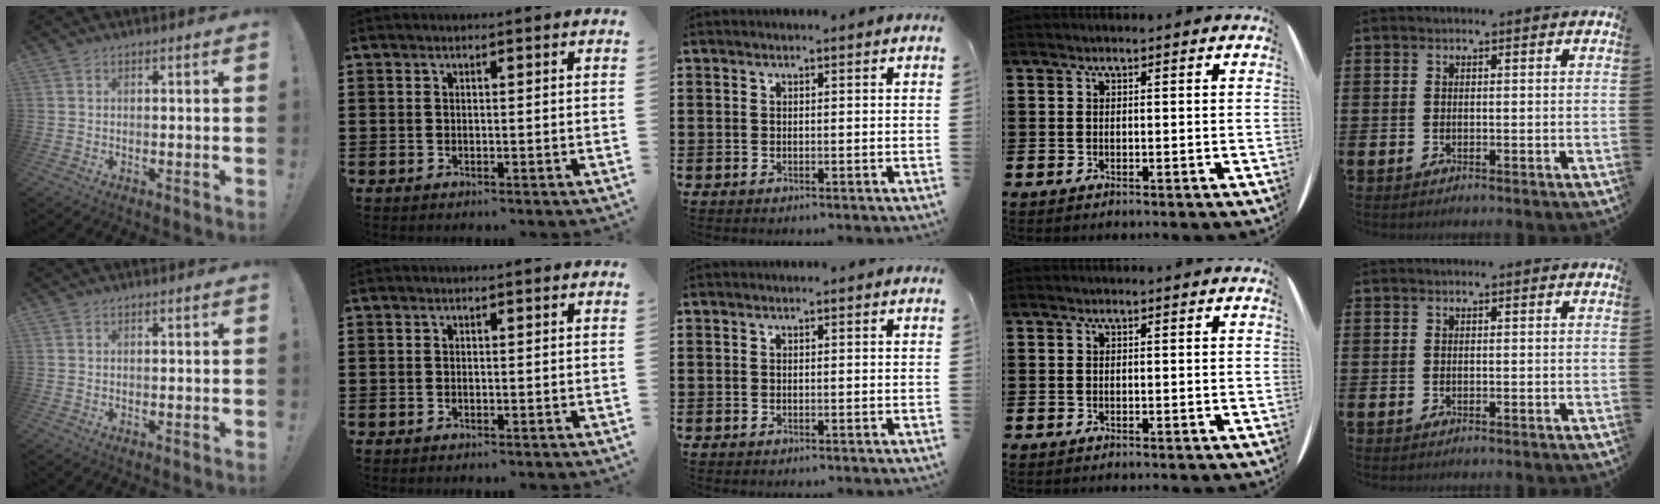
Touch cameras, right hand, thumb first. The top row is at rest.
{}